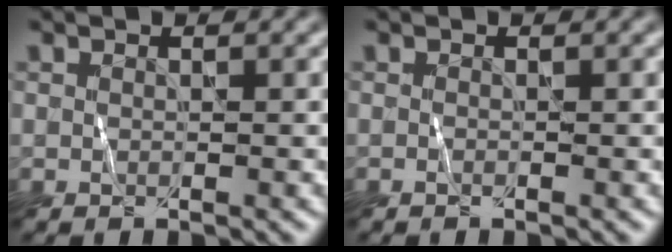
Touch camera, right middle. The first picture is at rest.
{"total": 0.0}